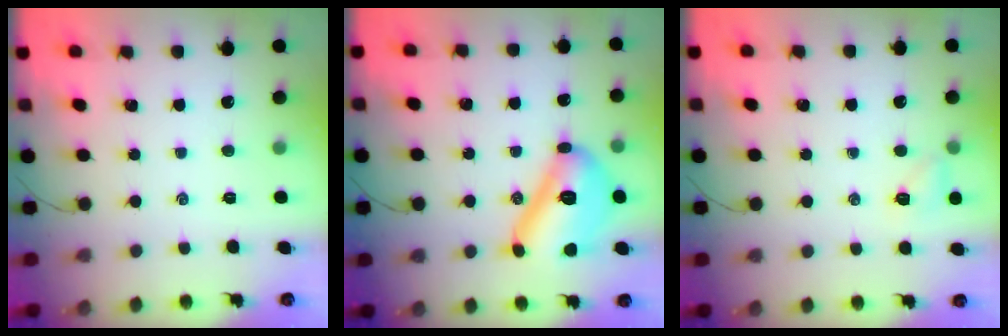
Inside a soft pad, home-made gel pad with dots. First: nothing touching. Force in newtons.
{"total": 17.3, "press": 17.2, "slide": 1.1}
{"total": 6.1, "press": 6.0, "slide": 1.4}